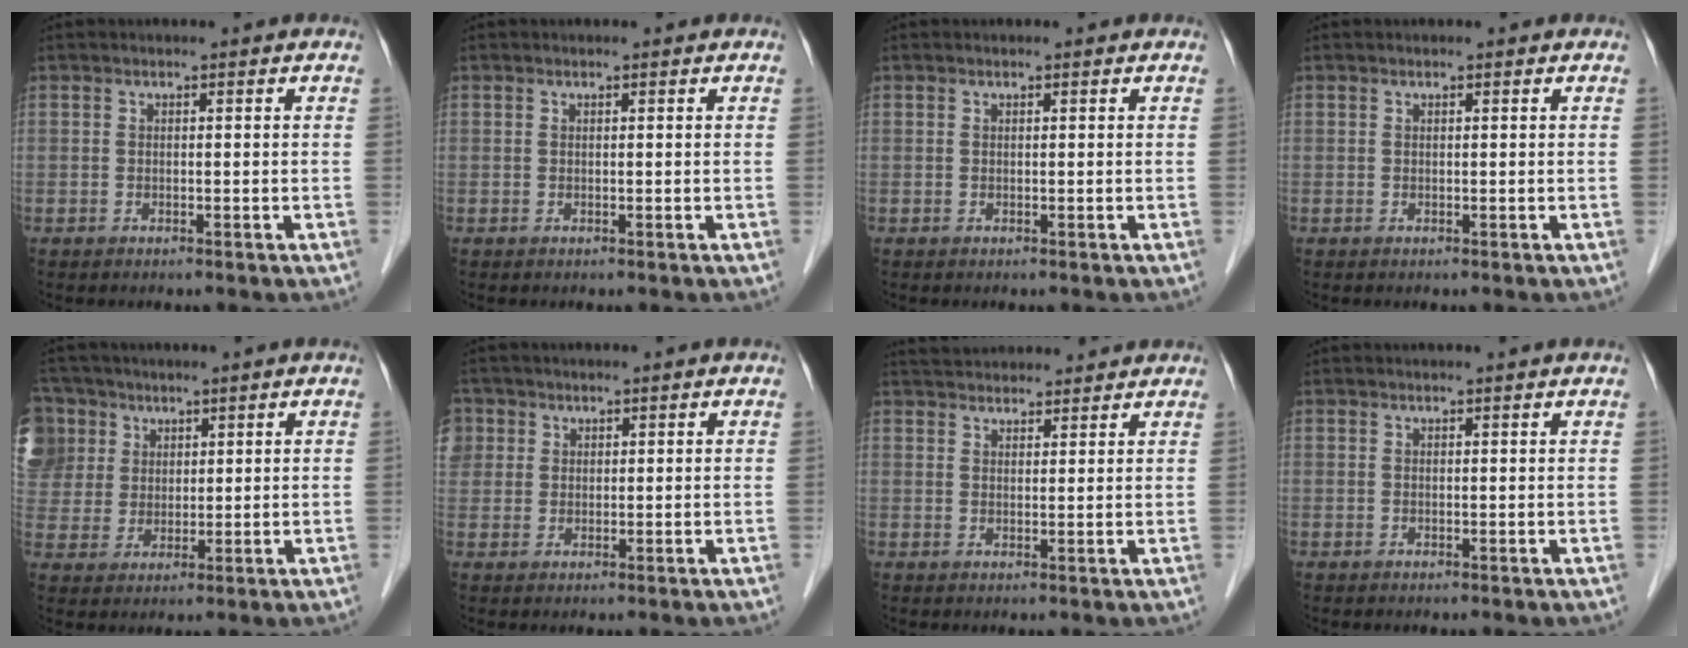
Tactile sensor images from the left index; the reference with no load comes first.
{"total": 0.0}
{"total": 0.0}
{"total": 0.0}
{"total": 15.6, "force": [7.7, 12.7, 4.8], "torque": [-0.172, 0.056, 0.169]}
{"total": 6.3, "force": [2.5, 5.6, 1.6], "torque": [-0.061, 0.022, 0.056]}
{"total": 10.3, "force": [9.7, 2.1, 2.7], "torque": [-0.040, 0.038, 0.140]}
{"total": 1.6, "force": [1.5, -0.4, 0.4], "torque": [-0.012, 0.003, 0.022]}